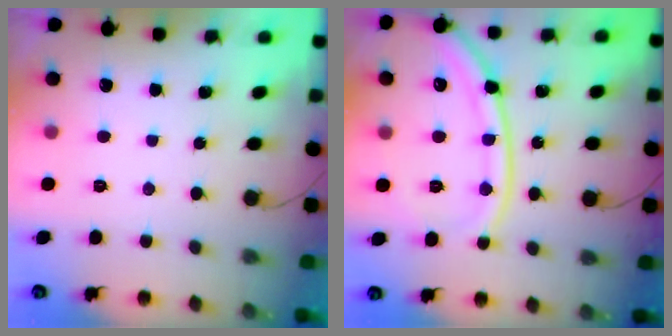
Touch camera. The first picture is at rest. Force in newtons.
{"total": 16.5, "press": 16.4, "slide": 1.1}